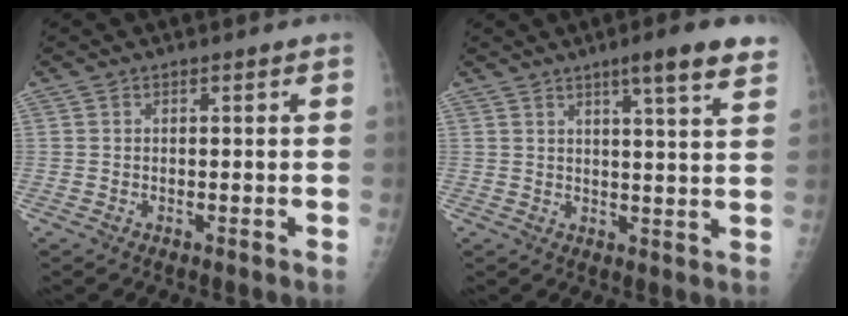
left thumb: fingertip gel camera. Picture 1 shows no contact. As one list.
[{"total": 9.1, "force": [6.0, 0.6, 6.8], "torque": [-0.084, -0.025, 0.074]}]